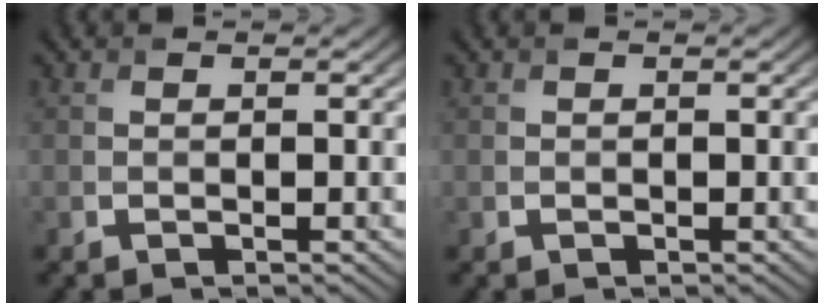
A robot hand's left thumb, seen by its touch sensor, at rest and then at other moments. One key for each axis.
{"total": 0.0}